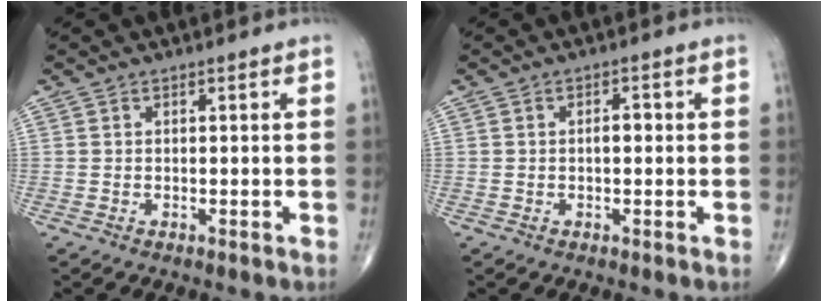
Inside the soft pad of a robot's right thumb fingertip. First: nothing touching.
{"total": 1.8, "force": [-0.1, 1.0, 1.6], "torque": [-0.019, 0.003, -0.004]}